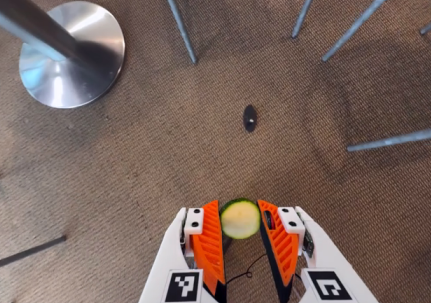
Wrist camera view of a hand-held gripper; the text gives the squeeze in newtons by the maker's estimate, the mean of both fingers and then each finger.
{"total": 6.6, "left": 6.0, "right": 7.1}